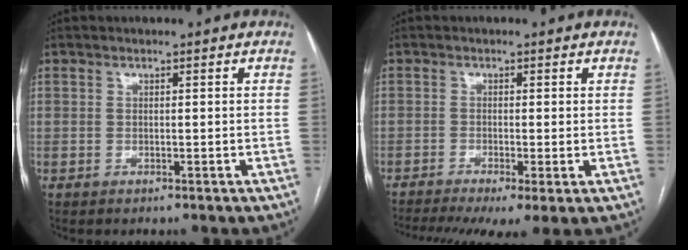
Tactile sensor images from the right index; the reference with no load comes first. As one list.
[{"total": 9.9, "force": [-6.3, 2.2, 7.4], "torque": [-0.128, -0.012, -0.099]}]